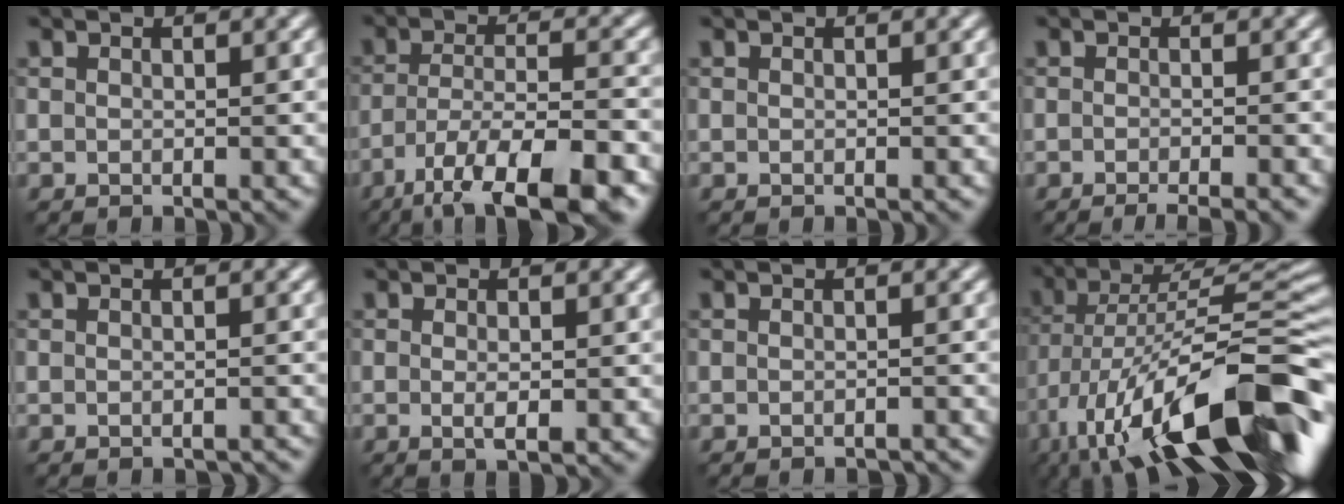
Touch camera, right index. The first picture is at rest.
{"total": 11.7, "force": [-7.6, 3.2, 8.3], "torque": [-0.145, -0.008, -0.121]}
{"total": 0.0}
{"total": 3.3, "force": [-2.2, 0.7, 2.3], "torque": [-0.023, 0.004, -0.034]}
{"total": 0.9, "force": [-0.9, 0.1, 0.2], "torque": [-0.001, -0.001, -0.012]}
{"total": 1.5, "force": [-0.2, 0.4, 1.5], "torque": [-0.026, -0.006, -0.004]}
{"total": 1.3, "force": [-1.3, 0.2, 0.3], "torque": [0.002, 0.001, -0.017]}
{"total": 17.5, "force": [-6.8, 6.2, 14.8], "torque": [-0.236, 0.019, -0.128]}